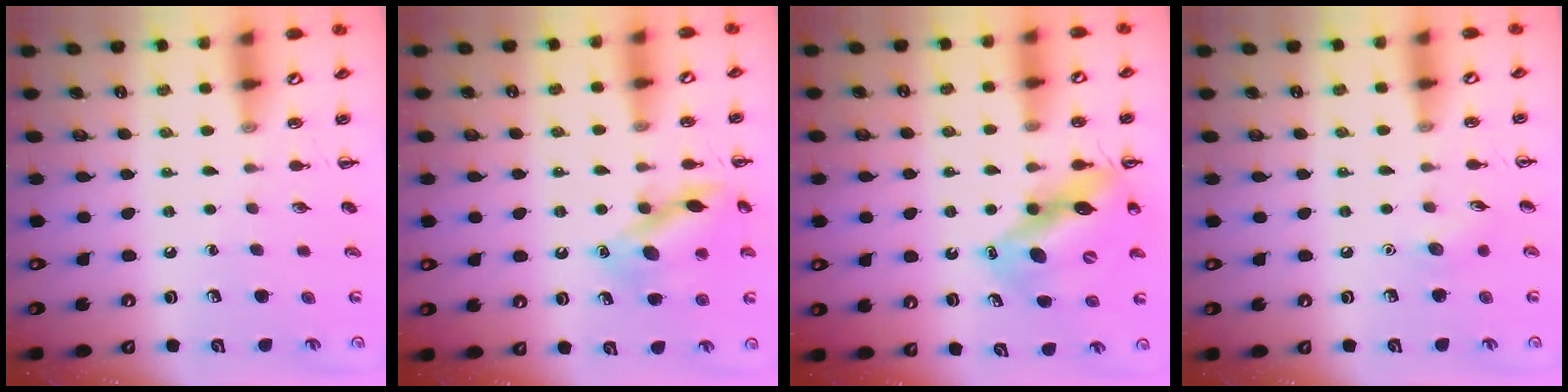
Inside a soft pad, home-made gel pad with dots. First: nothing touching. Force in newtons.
{"total": 13.2, "press": 13.2, "slide": 1.0}
{"total": 13.0, "press": 12.5, "slide": 3.8}
{"total": 5.6, "press": 5.4, "slide": 1.7}